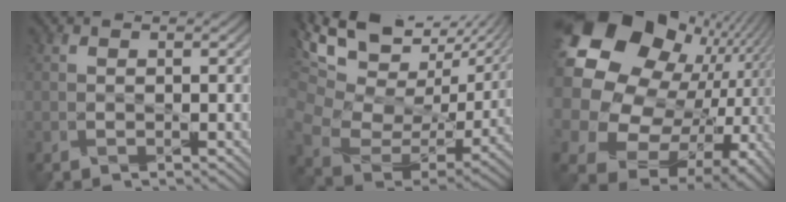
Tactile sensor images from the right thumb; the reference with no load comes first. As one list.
[{"total": 16.4, "force": [9.1, 9.1, 10.1], "torque": [-0.234, 0.017, 0.169]}, {"total": 21.5, "force": [4.2, 17.0, 12.5], "torque": [-0.281, -0.019, 0.096]}]